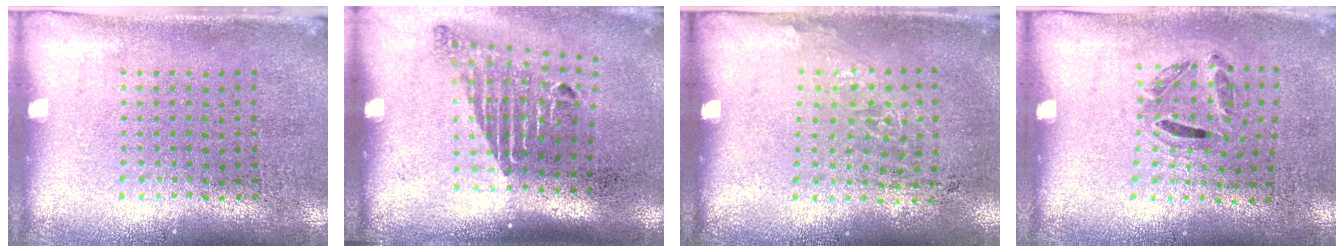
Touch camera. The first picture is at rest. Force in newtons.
{"total": 1.8, "press": 1.2, "slide": 1.3}
{"total": 1.0, "press": 0.8, "slide": 0.6}
{"total": 1.2, "press": 0.6, "slide": 1.0}